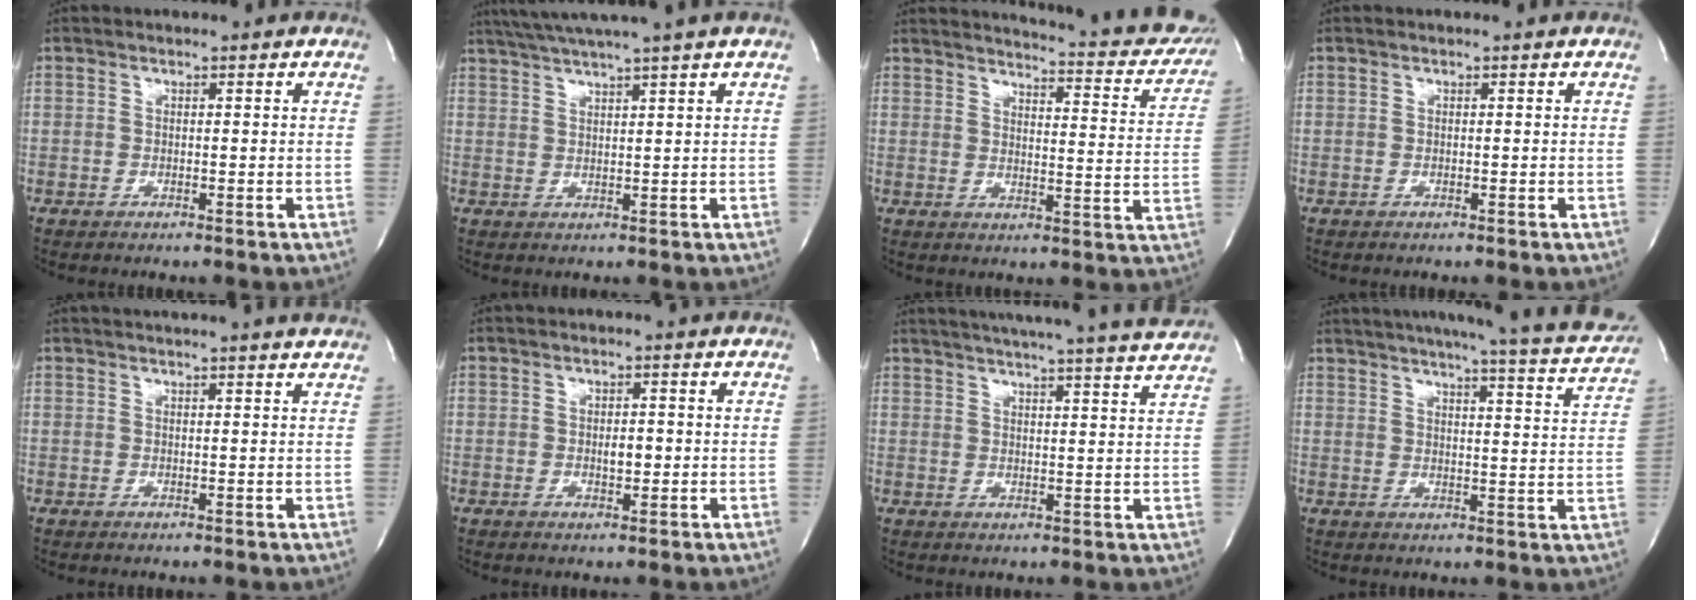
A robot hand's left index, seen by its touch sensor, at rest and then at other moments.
{"total": 8.4, "force": [6.9, -1.9, 4.5], "torque": [-0.073, 0.019, 0.104]}
{"total": 21.5, "force": [19.5, 4.2, 8.0], "torque": [-0.098, -0.059, 0.213]}
{"total": 0.0}
{"total": 8.6, "force": [7.9, -0.2, 3.3], "torque": [-0.050, 0.019, 0.083]}
{"total": 1.8, "force": [-0.2, 0.9, 1.6], "torque": [-0.032, -0.003, -0.001]}
{"total": 20.0, "force": [18.3, -0.8, 8.0], "torque": [-0.129, -0.017, 0.233]}
{"total": 22.7, "force": [20.7, 1.1, 9.4], "torque": [-0.141, -0.043, 0.246]}